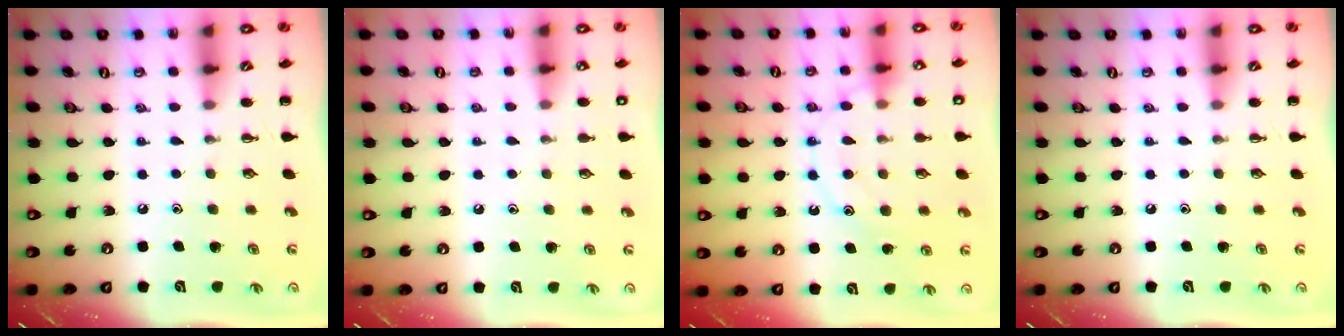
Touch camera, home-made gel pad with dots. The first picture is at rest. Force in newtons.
{"total": 1.1, "press": 1.1, "slide": 0.2}
{"total": 13.9, "press": 13.9, "slide": 0.7}
{"total": 0.0}